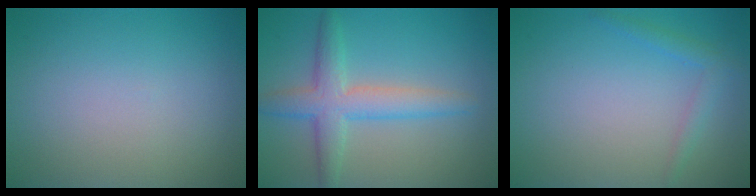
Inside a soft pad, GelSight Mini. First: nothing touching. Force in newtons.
{"total": 4.4, "press": 4.4, "slide": 0.0}
{"total": 1.6, "press": 1.6, "slide": 0.1}